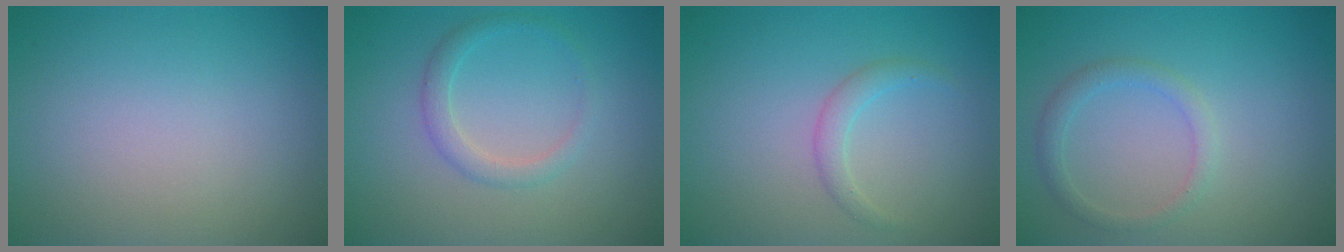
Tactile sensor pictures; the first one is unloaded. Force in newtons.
{"total": 1.8, "press": 1.8, "slide": 0.2}
{"total": 1.5, "press": 1.5, "slide": 0.1}
{"total": 1.7, "press": 1.7, "slide": 0.2}